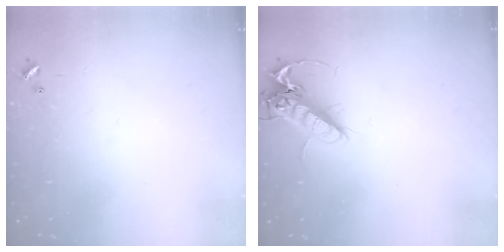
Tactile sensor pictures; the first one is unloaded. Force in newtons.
{"total": 14.2, "press": 14.0, "slide": 2.2}